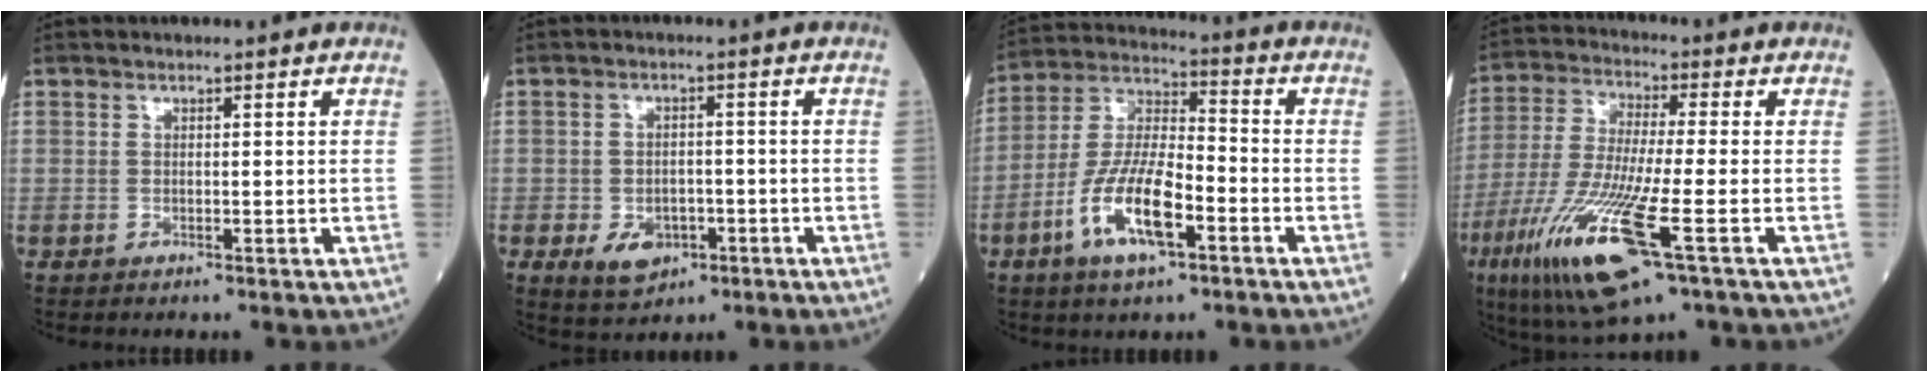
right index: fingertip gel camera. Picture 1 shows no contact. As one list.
[{"total": 5.7, "force": [-2.4, 3.9, 3.4], "torque": [-0.055, 0.002, -0.030]}, {"total": 12.6, "force": [-5.3, 3.5, 10.8], "torque": [-0.226, -0.001, -0.099]}, {"total": 16.7, "force": [-7.1, 1.6, 15.0], "torque": [-0.330, -0.044, -0.131]}]